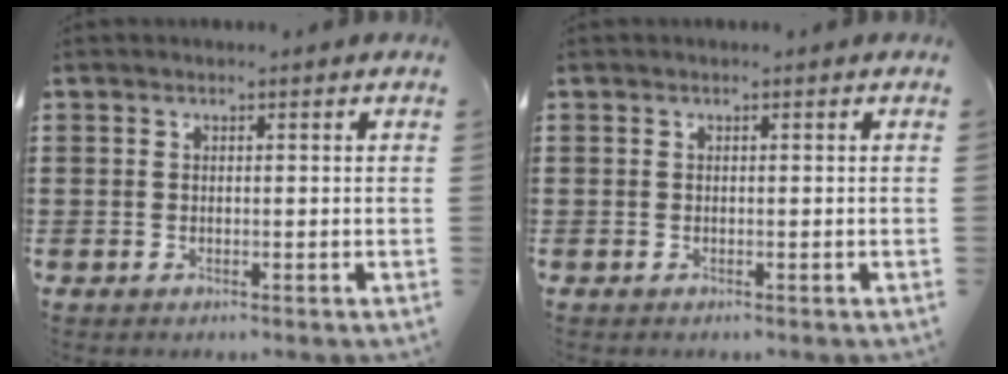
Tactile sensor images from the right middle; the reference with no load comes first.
{"total": 0.0}